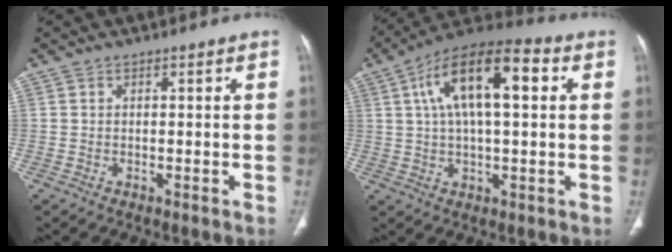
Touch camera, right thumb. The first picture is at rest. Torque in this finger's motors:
{"motor_torque": [0.76, 4.25, 1.80, 0.03, 0.20]}